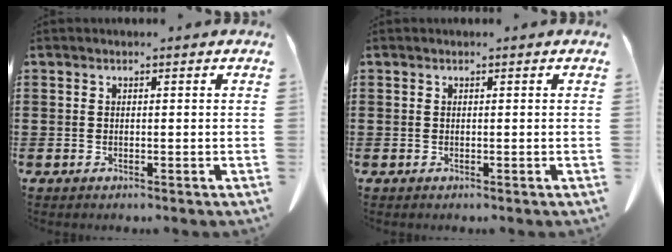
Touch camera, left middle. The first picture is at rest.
{"total": 0.0}